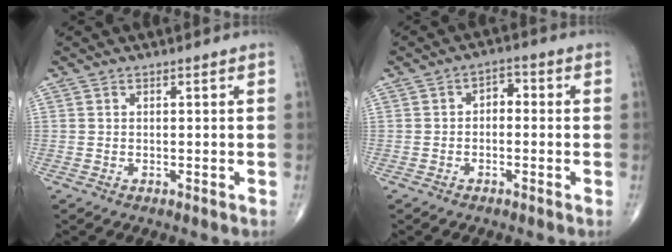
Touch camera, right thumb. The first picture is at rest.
{"total": 3.0, "force": [-0.3, 2.0, 2.2], "torque": [-0.015, 0.016, -0.017]}